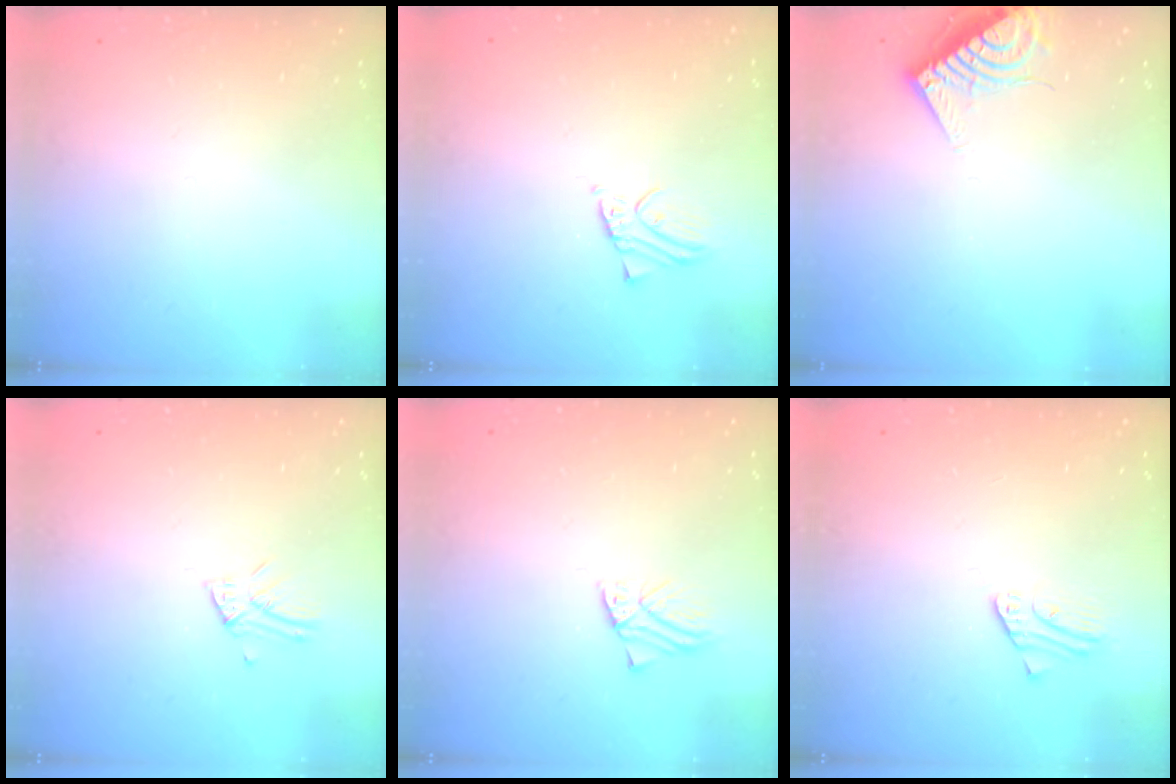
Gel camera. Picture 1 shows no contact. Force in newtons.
{"total": 1.9, "press": 1.9, "slide": 0.1}
{"total": 6.8, "press": 6.7, "slide": 0.8}
{"total": 4.0, "press": 3.9, "slide": 0.3}
{"total": 1.6, "press": 1.6, "slide": 0.1}
{"total": 2.3, "press": 2.3, "slide": 0.2}